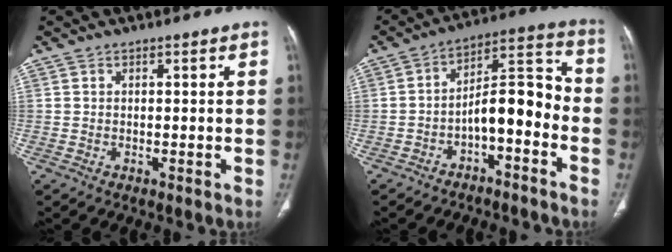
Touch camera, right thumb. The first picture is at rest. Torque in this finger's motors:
{"motor_torque": [1.51, 1.06, 1.29, -0.75, 0.06]}